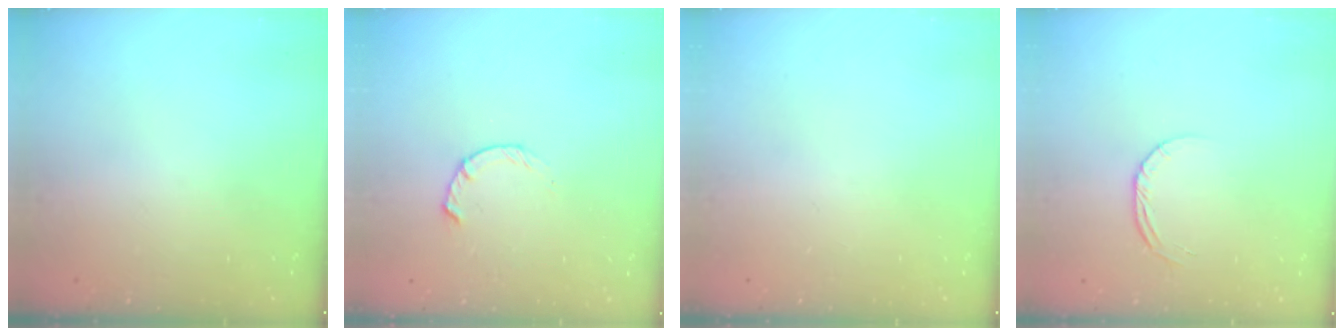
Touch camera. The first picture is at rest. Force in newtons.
{"total": 1.8, "press": 1.8, "slide": 0.3}
{"total": 0.0}
{"total": 3.5, "press": 3.5, "slide": 0.3}